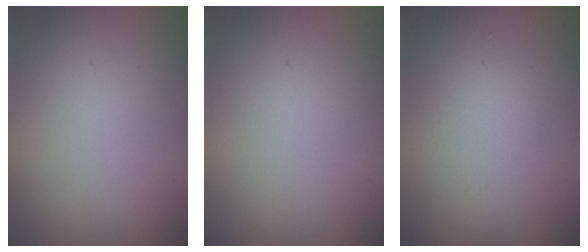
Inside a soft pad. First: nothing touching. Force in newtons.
{"total": 0.0}
{"total": 1.5, "press": 1.5, "slide": 0.0}